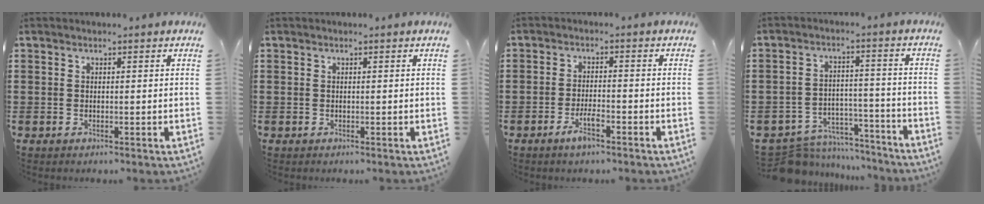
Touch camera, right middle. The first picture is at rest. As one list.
[{"total": 0.0}, {"total": 3.8, "force": [-2.2, 0.9, 3.0], "torque": [-0.063, -0.001, -0.044]}, {"total": 7.5, "force": [-7.2, 1.5, 1.2], "torque": [-0.023, 0.020, -0.141]}]